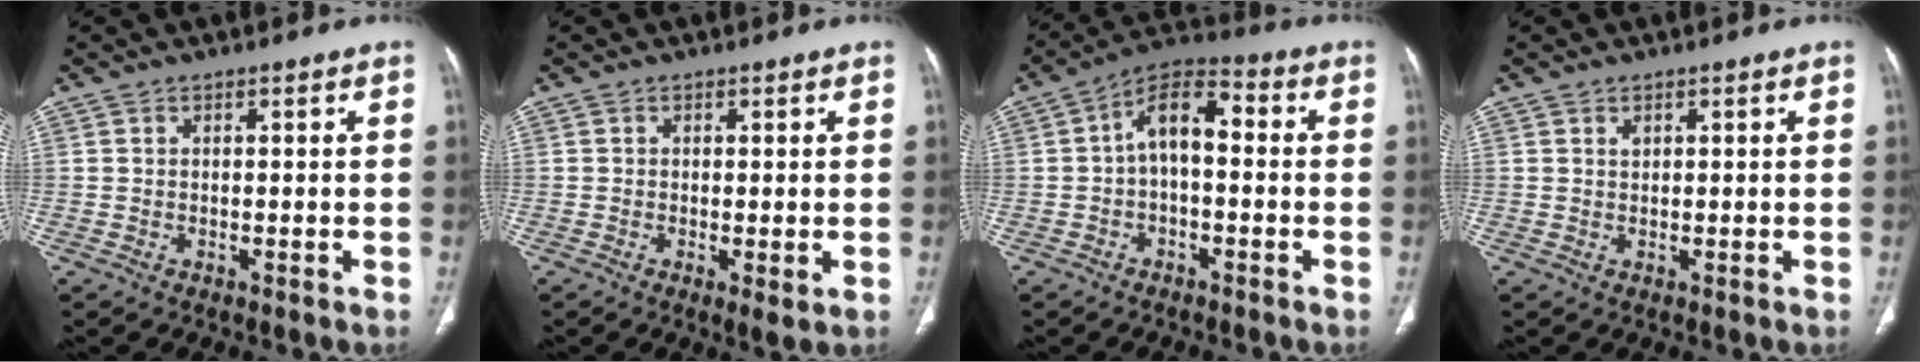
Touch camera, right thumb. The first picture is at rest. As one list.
[{"total": 2.1, "force": [-0.4, 0.6, 2.0], "torque": [-0.039, -0.010, -0.007]}, {"total": 8.9, "force": [-0.2, 4.9, 7.5], "torque": [-0.113, 0.038, -0.017]}, {"total": 0.8, "force": [0.5, 0.5, 0.4], "torque": [-0.003, -0.003, 0.009]}]